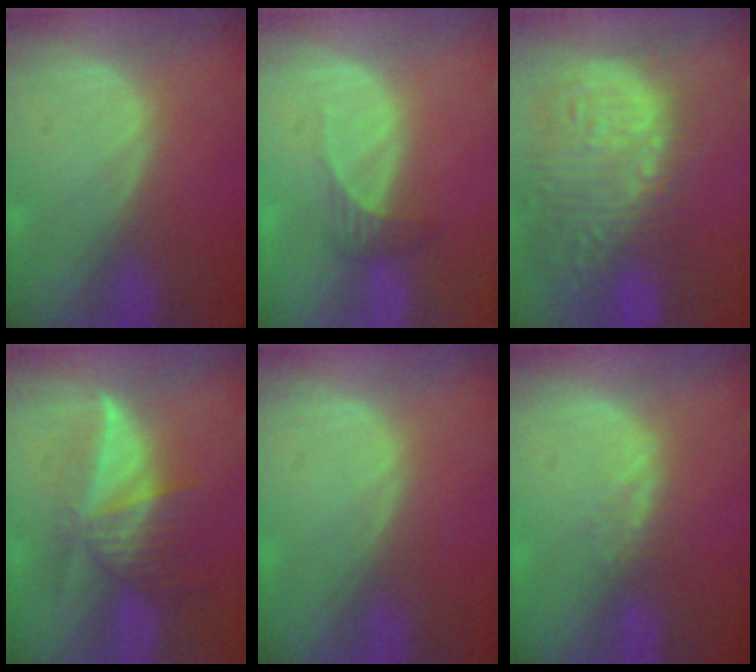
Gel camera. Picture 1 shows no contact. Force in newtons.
{"total": 2.1, "press": 1.9, "slide": 0.9}
{"total": 15.3, "press": 12.6, "slide": 8.7}
{"total": 6.1, "press": 6.0, "slide": 1.2}
{"total": 0.0}
{"total": 1.4, "press": 1.4, "slide": 0.3}